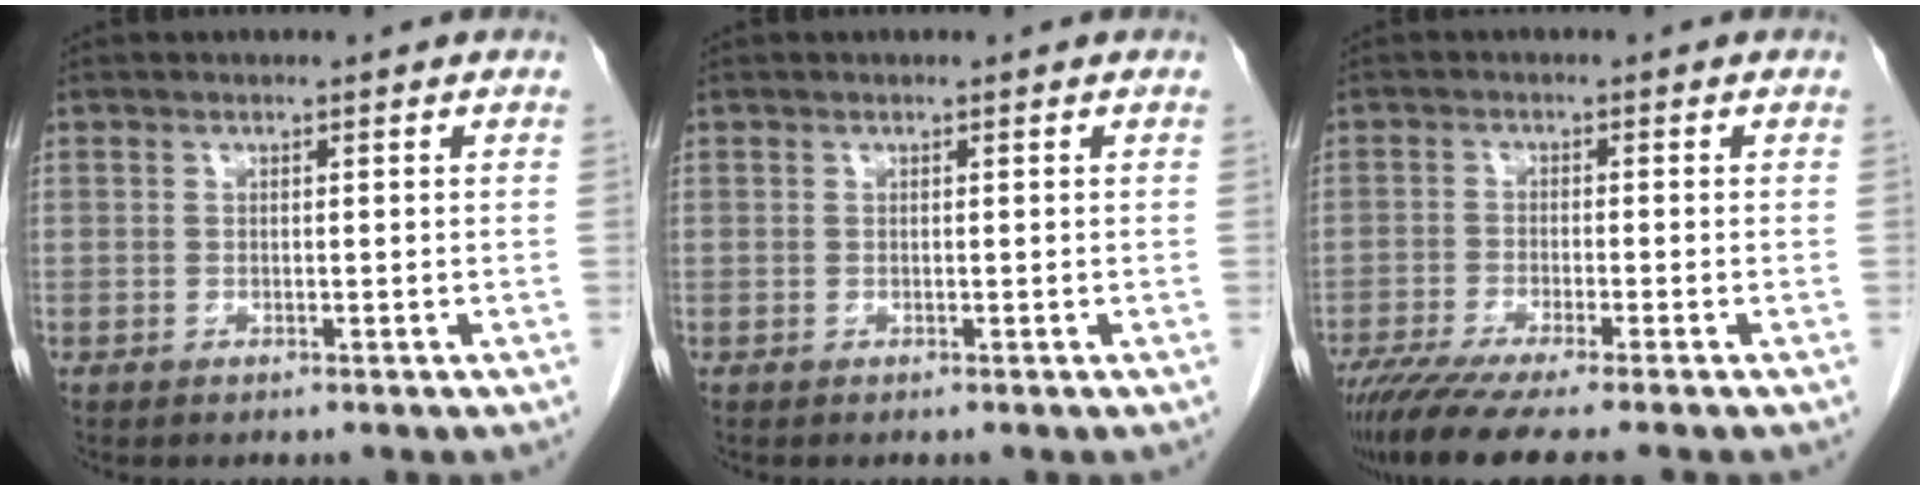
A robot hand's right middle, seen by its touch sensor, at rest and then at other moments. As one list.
[{"total": 0.0}, {"total": 10.7, "force": [-8.7, -0.4, 6.2], "torque": [-0.091, -0.032, -0.141]}]